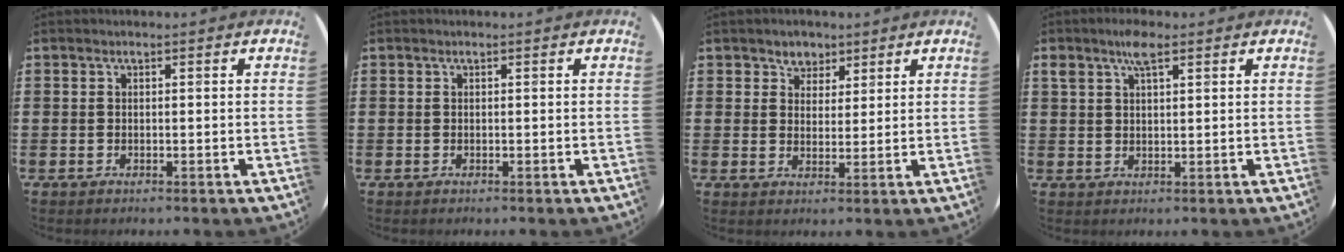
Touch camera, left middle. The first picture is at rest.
{"total": 0.0}
{"total": 3.2, "force": [2.4, 2.0, -0.2], "torque": [0.002, 0.001, 0.045]}
{"total": 3.7, "force": [2.5, 1.3, 2.5], "torque": [-0.039, 0.000, 0.040]}